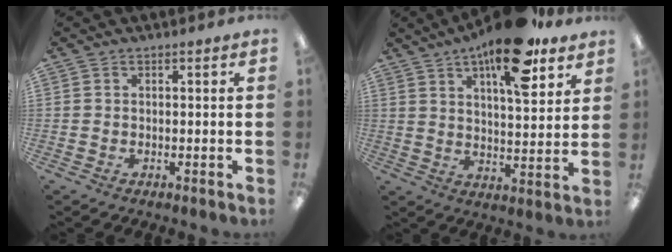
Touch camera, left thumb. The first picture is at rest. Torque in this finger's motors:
{"motor_torque": [0.61, 0.82, 1.69, -1.09, 0.40]}